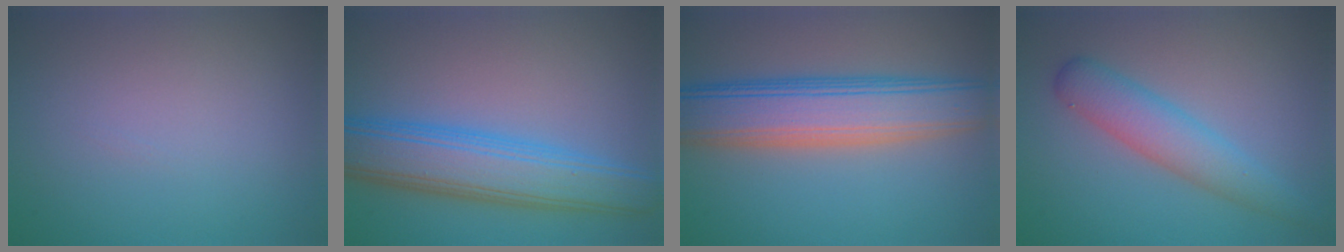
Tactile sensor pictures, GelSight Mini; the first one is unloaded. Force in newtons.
{"total": 7.5, "press": 7.5, "slide": 0.2}
{"total": 8.1, "press": 8.1, "slide": 0.5}
{"total": 4.0, "press": 4.0, "slide": 0.1}